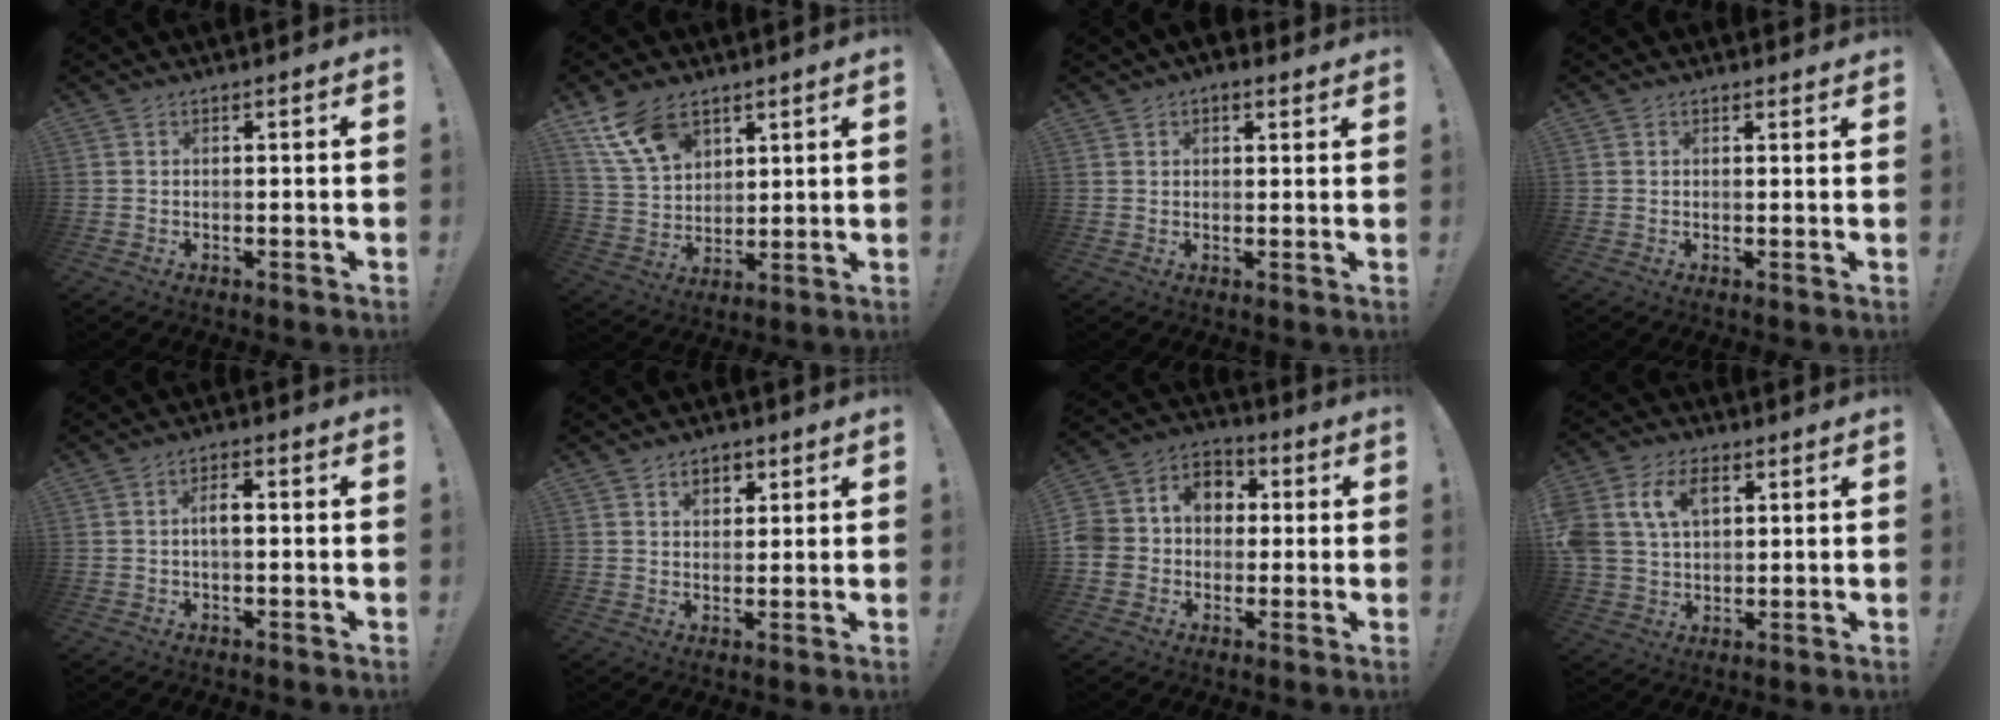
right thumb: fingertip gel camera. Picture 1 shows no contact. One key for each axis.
{"total": 13.1, "fx": 7.8, "fy": 8.1, "fz": 6.8, "tx": -0.129, "ty": -0.029, "tz": 0.156}
{"total": 3.1, "fx": 2.1, "fy": 2.1, "fz": 0.9, "tx": -0.007, "ty": -0.006, "tz": 0.036}
{"total": 1.1, "fx": 0.9, "fy": 0.6, "fz": -0.1, "tx": 0.018, "ty": -0.005, "tz": 0.015}
{"total": 3.8, "fx": -0.2, "fy": 1.5, "fz": 3.5, "tx": -0.061, "ty": 0.010, "tz": -0.007}
{"total": 4.7, "fx": 2.2, "fy": 3.4, "fz": 2.4, "tx": -0.032, "ty": -0.002, "tz": 0.037}
{"total": 10.5, "fx": 0.0, "fy": 9.6, "fz": 4.1, "tx": -0.077, "ty": 0.013, "tz": 0.009}
{"total": 12.4, "fx": 4.4, "fy": 9.0, "fz": 7.3, "tx": -0.154, "ty": -0.002, "tz": 0.086}